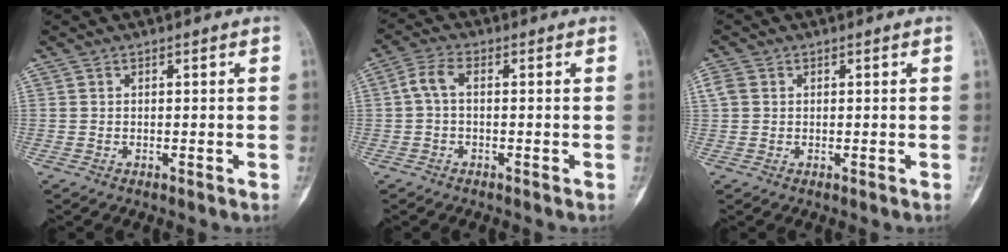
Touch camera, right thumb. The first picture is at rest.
{"total": 3.7, "force": [-0.1, 1.9, 3.3], "torque": [-0.071, 0.011, -0.008]}
{"total": 2.1, "force": [0.5, 1.8, 1.1], "torque": [-0.029, 0.009, 0.011]}